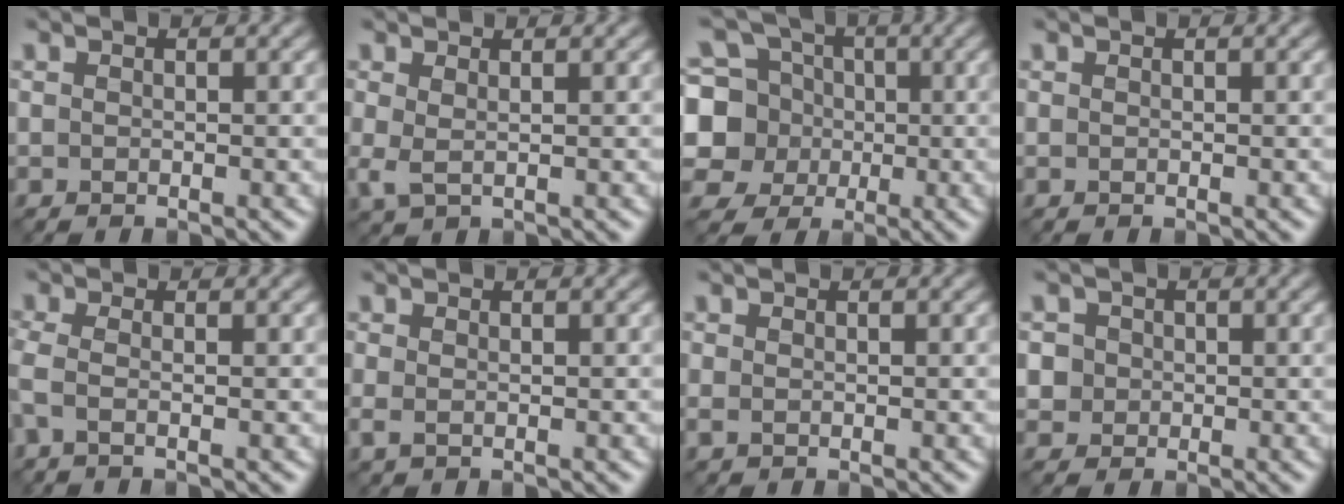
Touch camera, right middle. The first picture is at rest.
{"total": 1.7, "force": [0.4, 0.7, 1.5], "torque": [-0.036, -0.002, 0.007]}
{"total": 8.4, "force": [0.1, 7.5, 3.7], "torque": [-0.082, 0.010, -0.028]}
{"total": 0.0}
{"total": 1.8, "force": [-0.5, 0.6, 1.6], "torque": [-0.040, -0.010, -0.018]}
{"total": 0.9, "force": [0.0, 0.4, 0.8], "torque": [-0.021, -0.002, -0.001]}
{"total": 0.6, "force": [0.0, 0.3, 0.5], "torque": [-0.015, -0.002, -0.001]}
{"total": 3.1, "force": [0.6, 2.8, 1.0], "torque": [-0.007, 0.013, 0.007]}